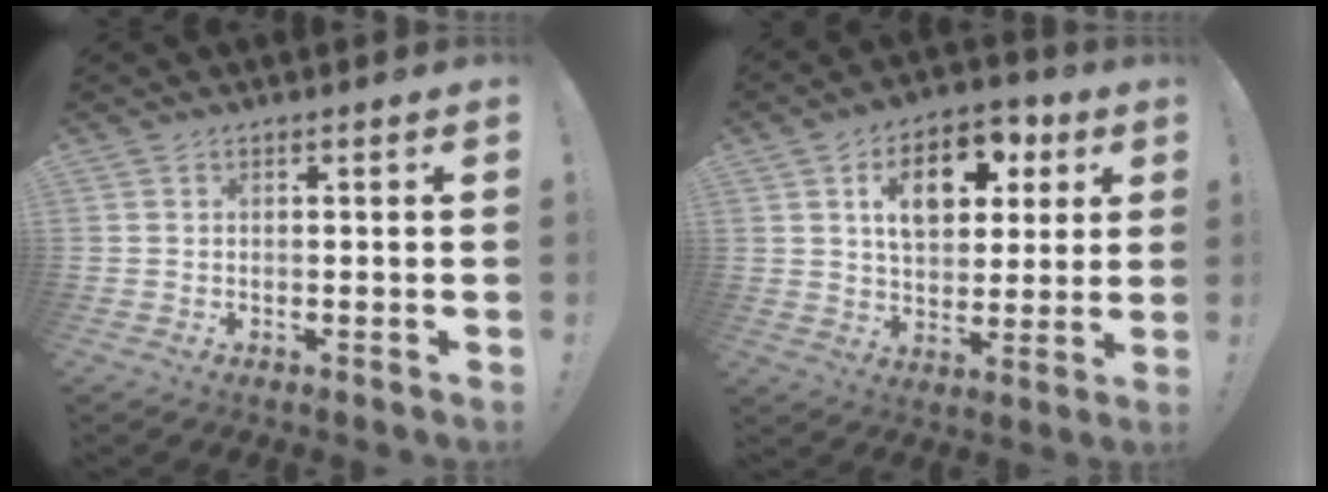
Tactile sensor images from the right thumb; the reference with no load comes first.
{"total": 14.8, "force": [5.3, 9.9, 9.7], "torque": [-0.148, -0.006, 0.098]}